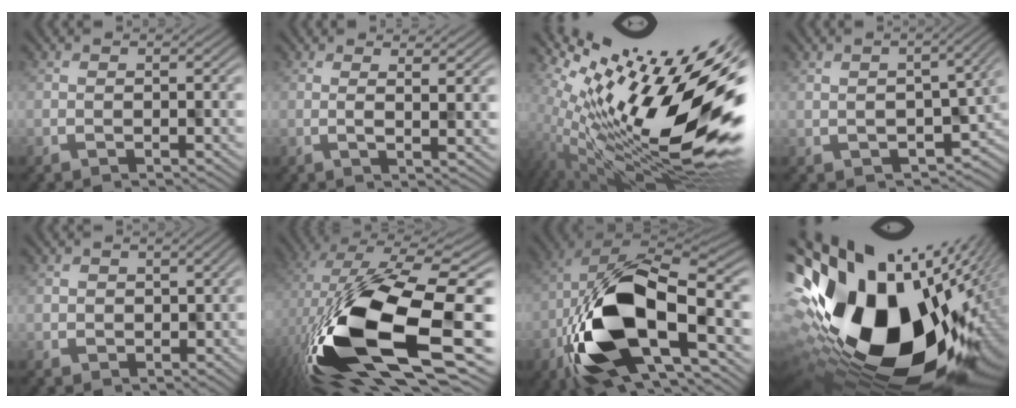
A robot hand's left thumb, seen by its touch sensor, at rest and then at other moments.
{"total": 2.9, "force": [2.3, 0.2, 1.8], "torque": [-0.013, 0.005, 0.025]}
{"total": 17.4, "force": [3.1, 4.5, 16.5], "torque": [-0.278, -0.022, 0.054]}
{"total": 4.5, "force": [-0.1, 2.1, 3.9], "torque": [-0.056, -0.019, 0.007]}
{"total": 2.8, "force": [-1.1, 2.2, 1.4], "torque": [-0.009, -0.015, -0.015]}
{"total": 19.0, "force": [-2.5, 8.5, 16.7], "torque": [-0.351, -0.046, -0.037]}
{"total": 17.6, "force": [-4.0, 9.5, 14.2], "torque": [-0.286, -0.017, -0.072]}
{"total": 20.6, "force": [2.1, 11.5, 17.0], "torque": [-0.286, -0.071, 0.044]}